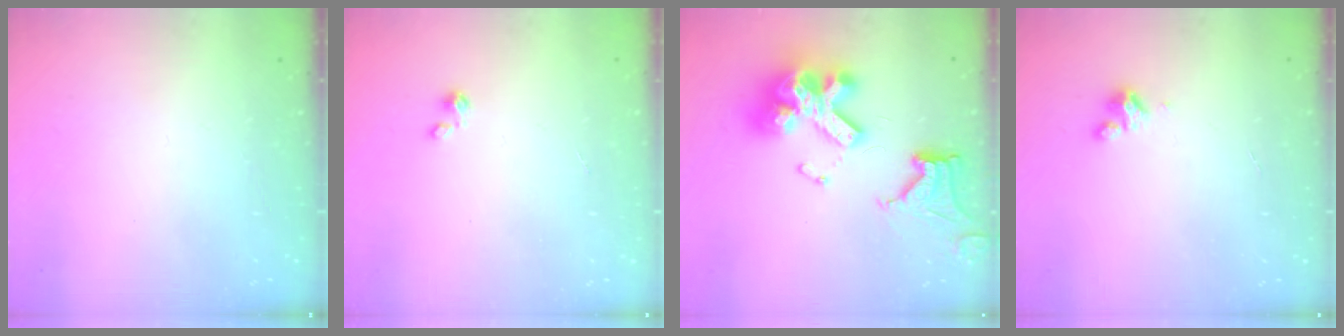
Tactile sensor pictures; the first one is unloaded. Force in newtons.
{"total": 0.0}
{"total": 20.1, "press": 20.0, "slide": 2.1}
{"total": 5.0, "press": 5.0, "slide": 0.4}